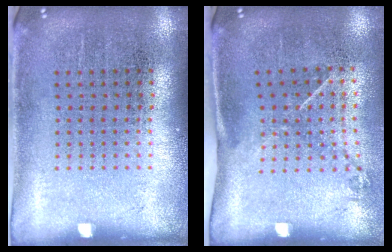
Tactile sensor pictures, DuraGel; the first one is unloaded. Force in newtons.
{"total": 1.4, "press": 0.9, "slide": 1.0}